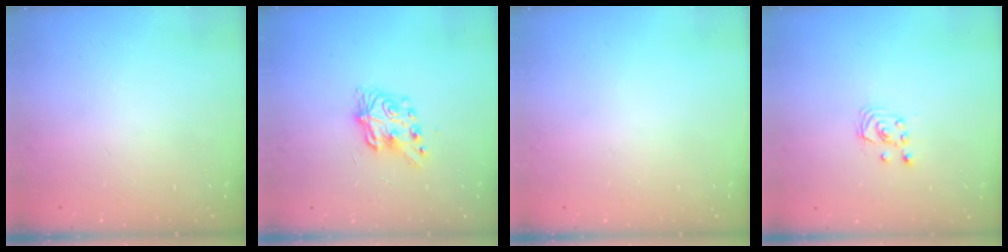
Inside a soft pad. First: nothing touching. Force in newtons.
{"total": 8.4, "press": 8.3, "slide": 0.3}
{"total": 0.0}
{"total": 2.6, "press": 2.6, "slide": 0.3}